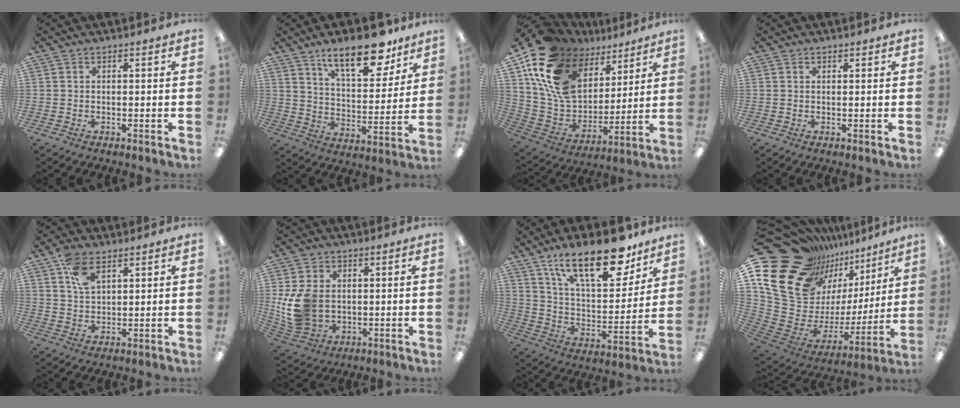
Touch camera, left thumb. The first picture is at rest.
{"total": 17.0, "force": [11.9, 6.8, 10.1], "torque": [-0.144, -0.063, 0.198]}
{"total": 20.0, "force": [11.5, 12.7, 10.2], "torque": [-0.211, -0.058, 0.217]}
{"total": 0.6, "force": [0.5, 0.4, 0.0], "torque": [-0.001, 0.001, 0.009]}
{"total": 7.0, "force": [4.1, 3.7, 4.3], "torque": [-0.080, -0.009, 0.075]}
{"total": 12.7, "force": [0.1, 9.7, 8.2], "torque": [-0.183, 0.005, 0.003]}
{"total": 23.1, "force": [15.0, 9.4, 14.8], "torque": [-0.229, -0.086, 0.254]}
{"total": 21.3, "force": [13.1, 14.1, 9.1], "torque": [-0.152, -0.118, 0.266]}